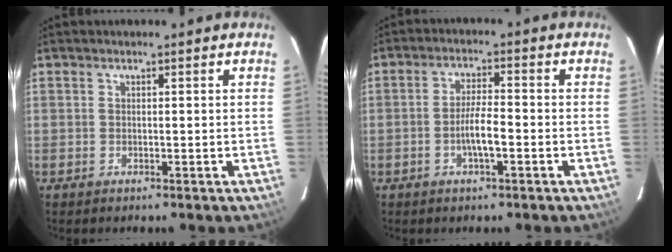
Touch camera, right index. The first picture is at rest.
{"total": 4.8, "force": [-1.9, 0.7, 4.3], "torque": [-0.085, 0.001, -0.032]}